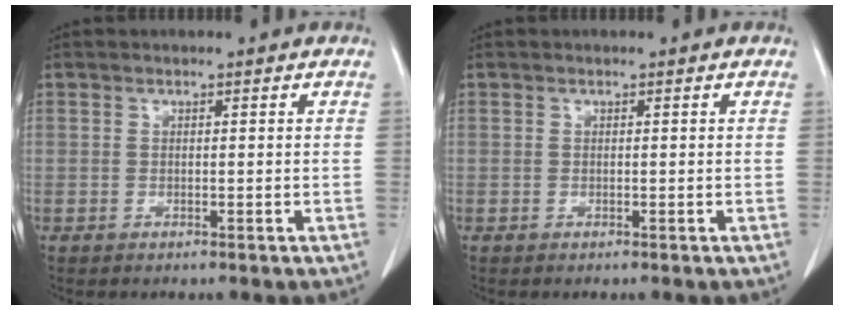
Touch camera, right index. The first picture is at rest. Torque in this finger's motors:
{"motor_torque": [0.00, 0.00, 0.00, 0.00]}